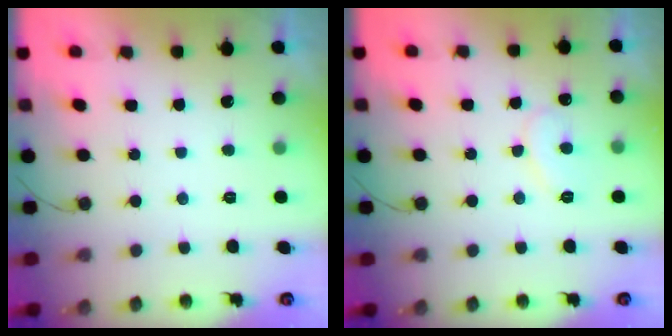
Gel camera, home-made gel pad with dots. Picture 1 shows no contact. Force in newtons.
{"total": 8.2, "press": 8.2, "slide": 0.6}